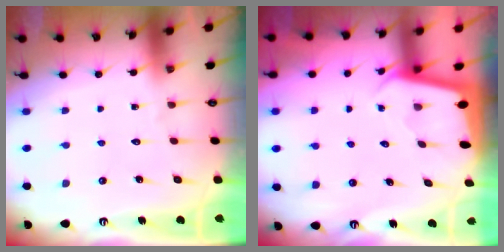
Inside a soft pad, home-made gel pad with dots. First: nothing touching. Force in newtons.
{"total": 1.9, "press": 1.9, "slide": 0.1}